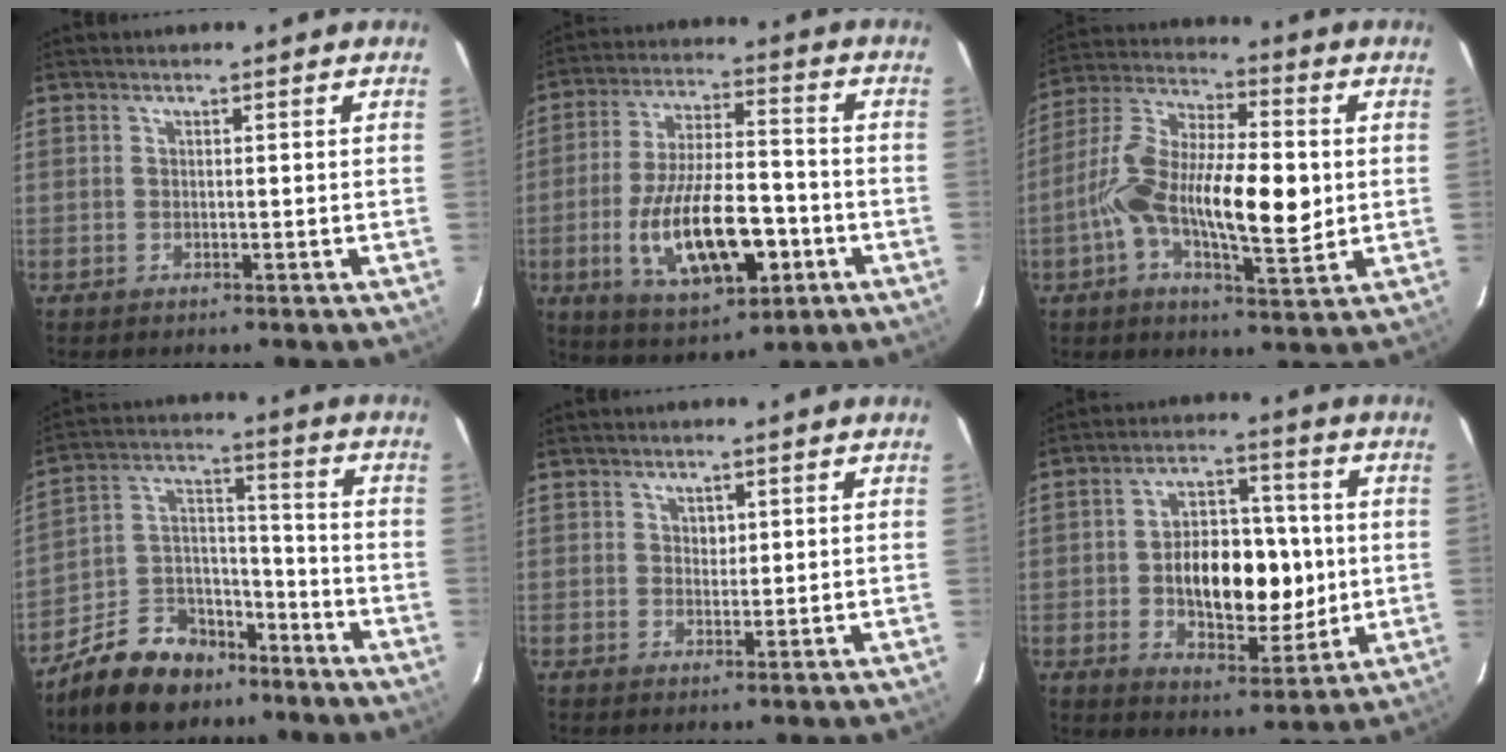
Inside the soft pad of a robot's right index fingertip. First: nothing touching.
{"total": 18.2, "force": [-5.7, 7.4, 15.6], "torque": [-0.306, -0.008, -0.081]}
{"total": 17.6, "force": [-1.7, 6.3, 16.3], "torque": [-0.303, 0.004, -0.038]}
{"total": 14.5, "force": [-10.2, 8.4, 6.0], "torque": [-0.132, 0.050, -0.157]}
{"total": 1.5, "force": [0.4, 1.4, 0.5], "torque": [-0.005, 0.006, 0.007]}
{"total": 15.0, "force": [-0.9, 8.7, 12.2], "torque": [-0.205, 0.015, -0.005]}